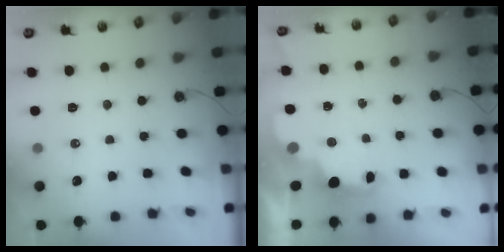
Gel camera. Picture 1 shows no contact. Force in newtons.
{"total": 2.7, "press": 2.6, "slide": 0.5}